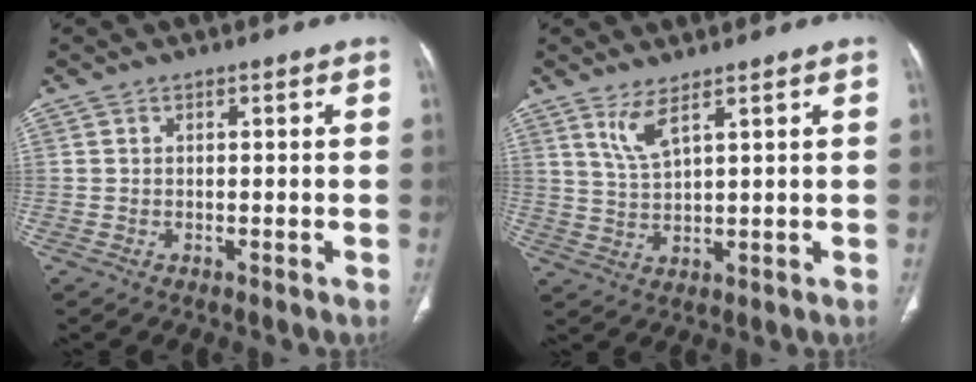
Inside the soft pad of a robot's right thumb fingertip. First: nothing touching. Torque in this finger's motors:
{"motor_torque": [-0.52, 0.62, 0.23, -0.19, 0.13]}